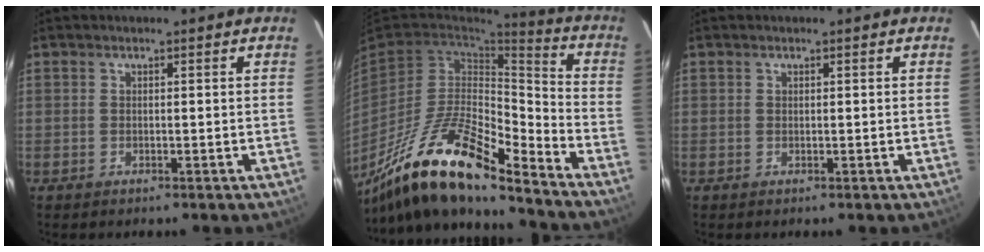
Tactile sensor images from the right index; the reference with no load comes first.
{"total": 20.8, "force": [-14.4, 5.0, 14.1], "torque": [-0.267, -0.027, -0.269]}
{"total": 0.0}